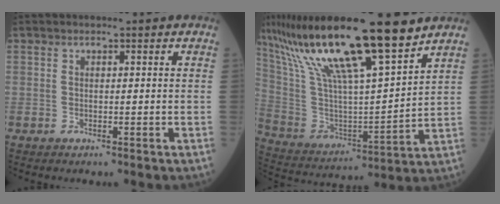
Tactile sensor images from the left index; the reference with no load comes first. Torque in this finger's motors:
{"motor_torque": [0.71, -1.05, 1.05, 0.21]}